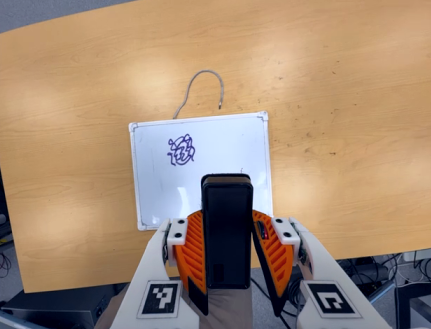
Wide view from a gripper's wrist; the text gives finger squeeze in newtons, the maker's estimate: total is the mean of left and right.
{"total": 5.3, "left": 4.1, "right": 6.4}